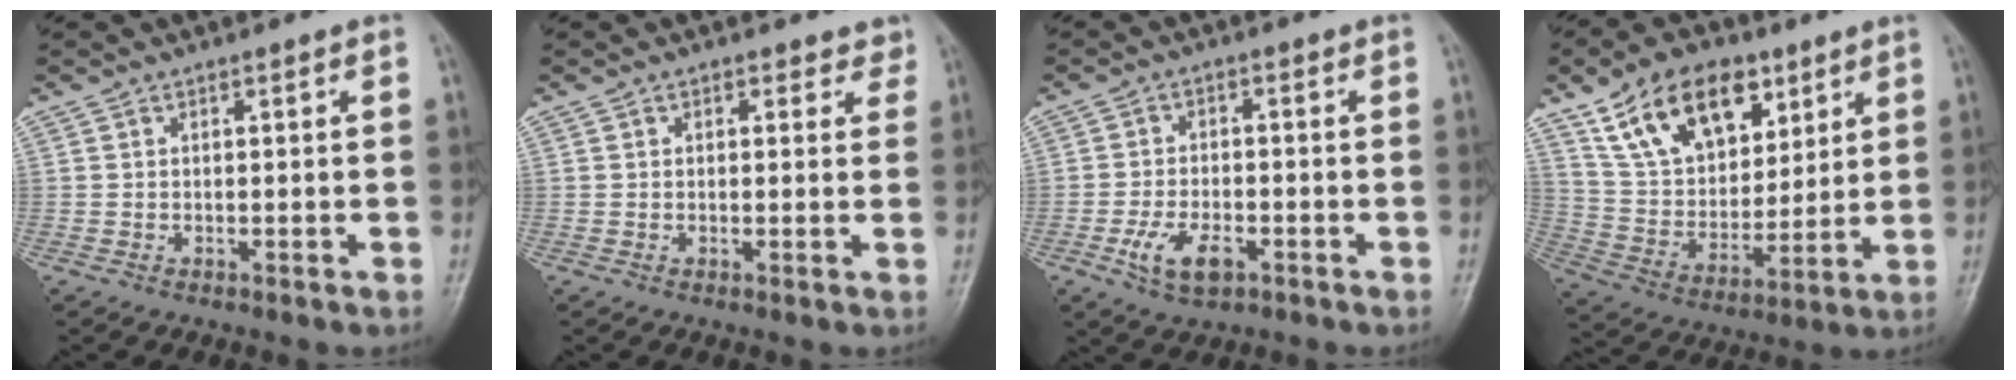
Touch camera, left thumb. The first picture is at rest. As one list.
[{"total": 2.3, "force": [1.5, 1.5, 0.7], "torque": [0.020, -0.004, 0.012]}, {"total": 6.6, "force": [-2.8, 3.5, 4.8], "torque": [-0.088, 0.010, -0.048]}, {"total": 18.5, "force": [10.2, 11.1, 10.7], "torque": [-0.138, -0.035, 0.191]}]